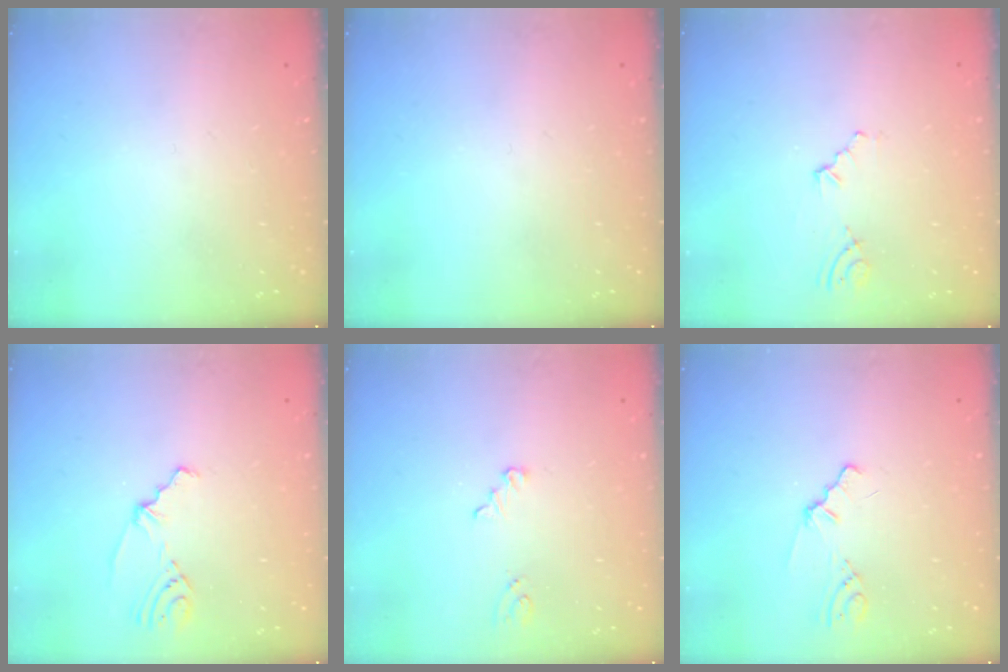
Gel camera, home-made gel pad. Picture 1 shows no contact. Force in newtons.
{"total": 0.0}
{"total": 3.0, "press": 2.2, "slide": 2.0}
{"total": 2.5, "press": 2.1, "slide": 1.4}
{"total": 2.1, "press": 2.0, "slide": 0.2}
{"total": 0.7, "press": 0.7, "slide": 0.3}